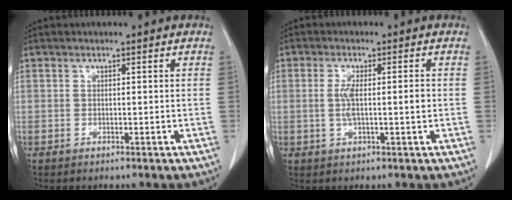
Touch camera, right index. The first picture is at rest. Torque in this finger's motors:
{"motor_torque": [0.73, -0.23, 0.29, 0.11]}